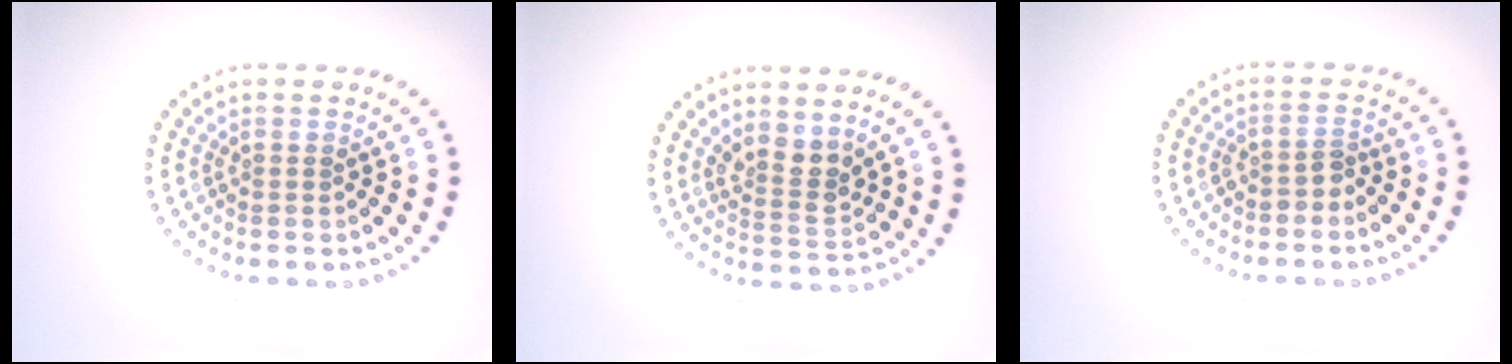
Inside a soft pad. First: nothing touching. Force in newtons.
{"total": 2.7, "press": 2.2, "slide": 1.5}
{"total": 1.3, "press": 1.0, "slide": 0.8}